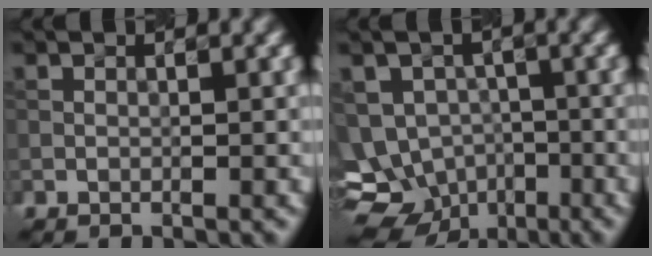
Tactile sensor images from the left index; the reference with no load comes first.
{"total": 11.2, "force": [-5.1, 9.1, 4.1], "torque": [-0.068, -0.017, -0.092]}